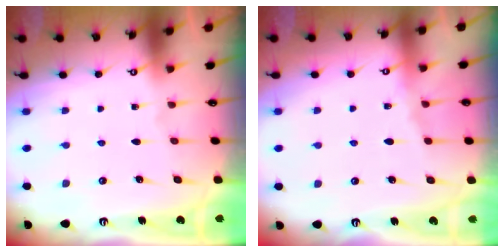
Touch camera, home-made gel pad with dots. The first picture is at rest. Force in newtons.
{"total": 5.1, "press": 5.0, "slide": 0.7}